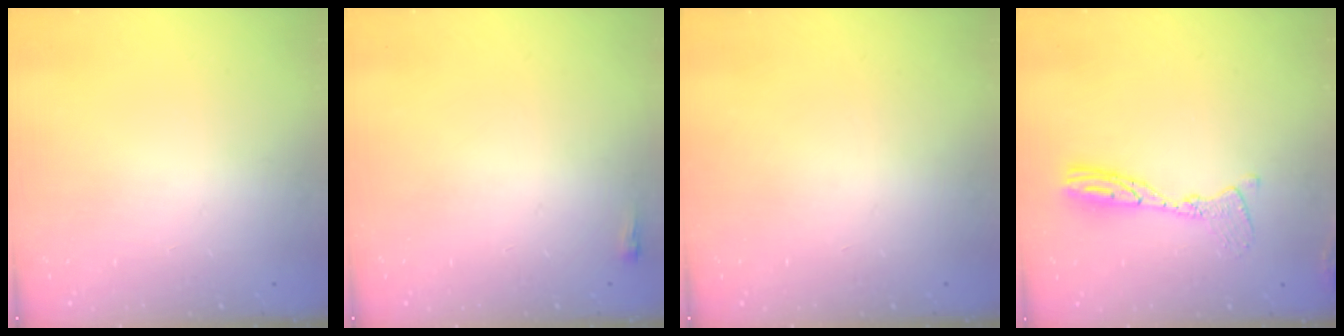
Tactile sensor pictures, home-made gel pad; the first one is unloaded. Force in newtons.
{"total": 2.0, "press": 2.0, "slide": 0.5}
{"total": 0.0}
{"total": 10.8, "press": 10.8, "slide": 1.0}